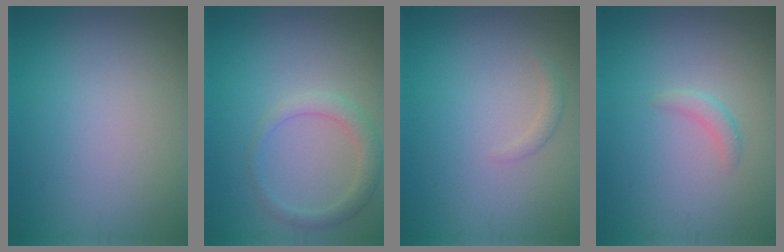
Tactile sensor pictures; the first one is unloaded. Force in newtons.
{"total": 2.4, "press": 2.4, "slide": 0.1}
{"total": 0.8, "press": 0.8, "slide": 0.1}
{"total": 1.2, "press": 1.2, "slide": 0.1}